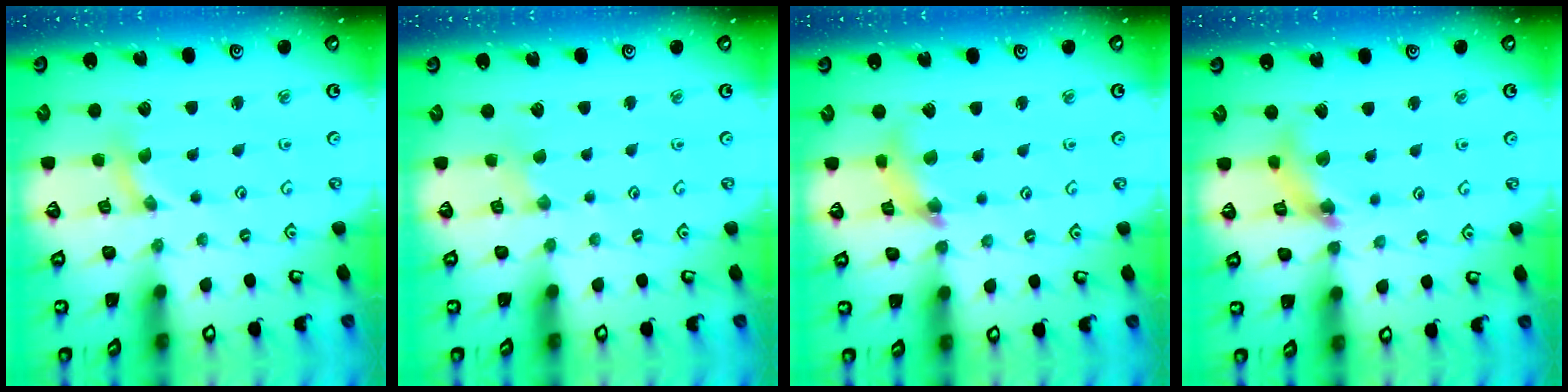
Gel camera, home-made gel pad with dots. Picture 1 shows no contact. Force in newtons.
{"total": 1.3, "press": 1.3, "slide": 0.2}
{"total": 7.8, "press": 7.7, "slide": 0.9}
{"total": 9.5, "press": 9.5, "slide": 0.9}